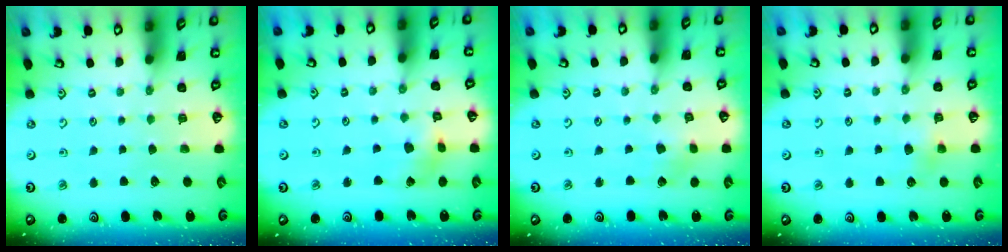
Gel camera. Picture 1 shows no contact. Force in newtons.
{"total": 5.6, "press": 5.5, "slide": 0.7}
{"total": 2.7, "press": 2.7, "slide": 0.4}
{"total": 4.0, "press": 3.9, "slide": 0.8}